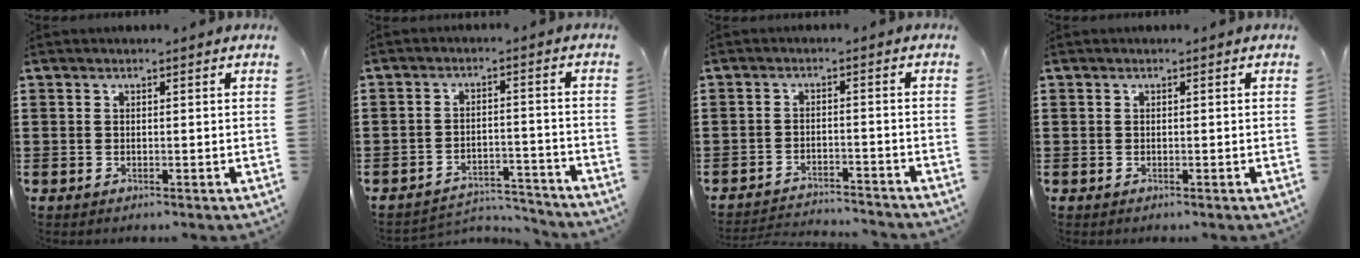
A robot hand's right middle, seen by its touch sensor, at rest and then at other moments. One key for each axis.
{"total": 4.1, "fx": -4.0, "fy": 0.8, "fz": 0.2, "tx": -0.015, "ty": 0.000, "tz": -0.087}
{"total": 3.1, "fx": -3.0, "fy": 0.1, "fz": 0.3, "tx": -0.010, "ty": -0.001, "tz": -0.064}
{"total": 0.0}